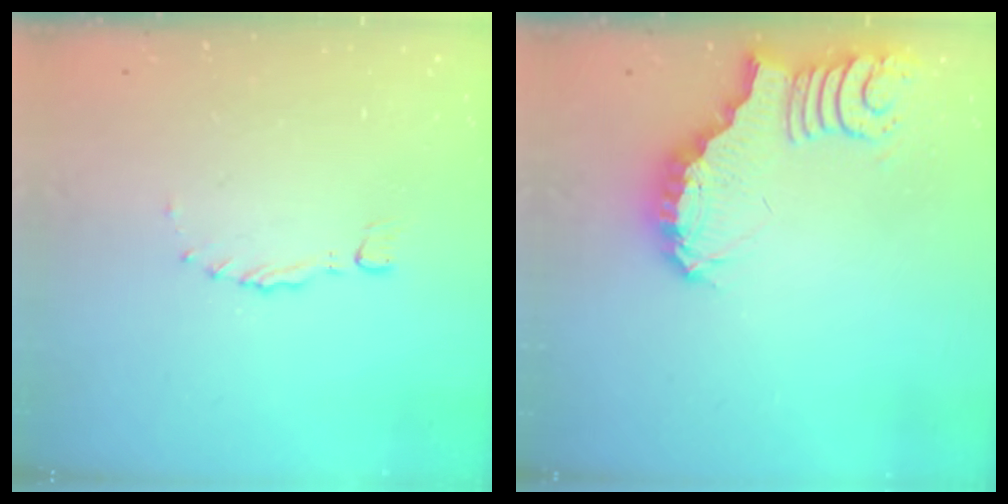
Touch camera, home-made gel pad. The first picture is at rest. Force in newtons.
{"total": 3.6, "press": 3.6, "slide": 0.6}